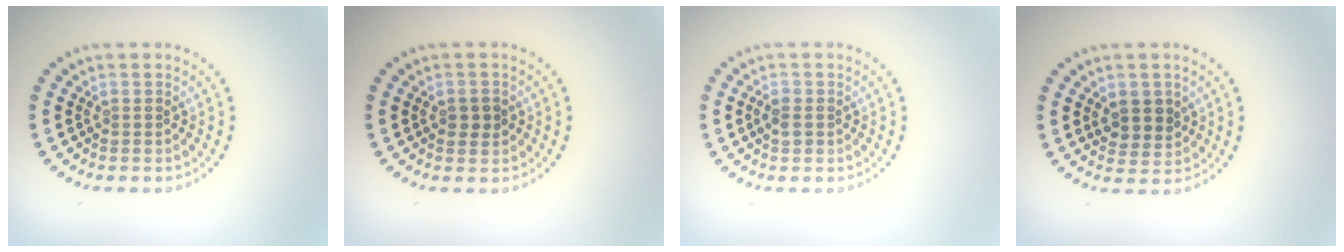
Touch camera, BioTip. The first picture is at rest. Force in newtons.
{"total": 1.5, "press": 1.5, "slide": 0.1}
{"total": 1.4, "press": 1.4, "slide": 0.3}
{"total": 2.6, "press": 2.4, "slide": 0.8}